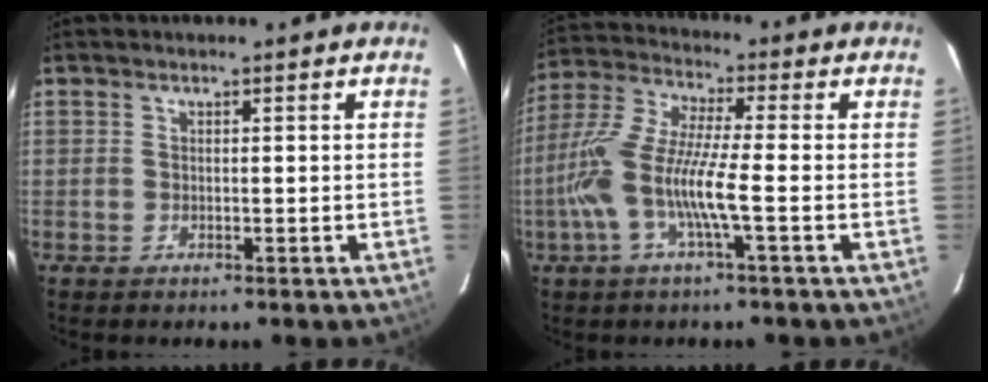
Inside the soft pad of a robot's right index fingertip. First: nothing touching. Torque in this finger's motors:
{"motor_torque": [1.56, -0.58, 0.94, 0.21]}